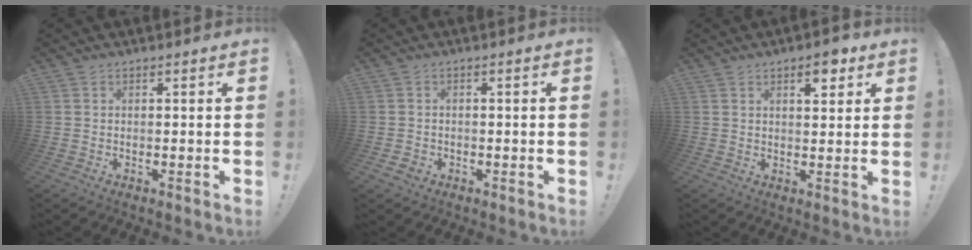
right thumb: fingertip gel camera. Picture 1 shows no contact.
{"total": 1.9, "force": [-1.1, 1.4, 0.8], "torque": [-0.010, 0.002, -0.019]}
{"total": 5.2, "force": [3.1, 2.4, 3.4], "torque": [-0.027, -0.014, 0.046]}